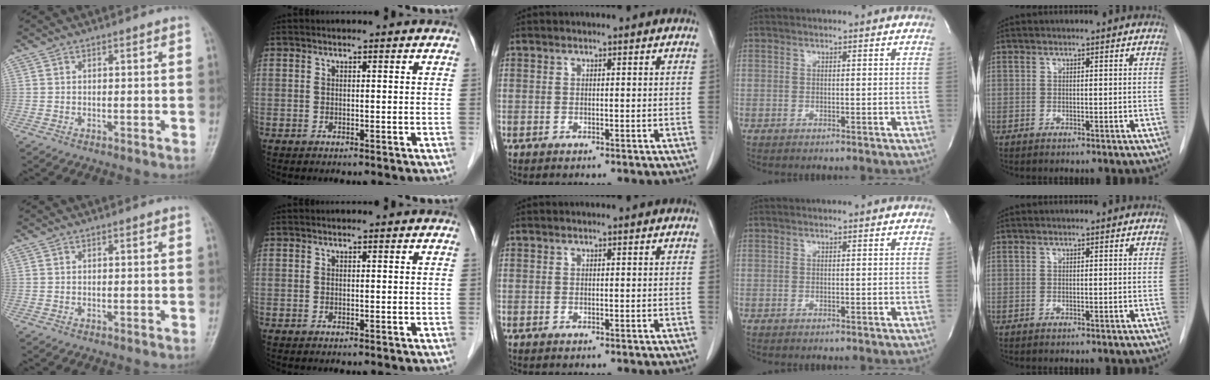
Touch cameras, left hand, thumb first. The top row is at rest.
{}